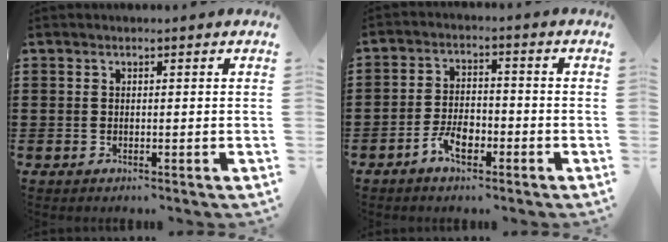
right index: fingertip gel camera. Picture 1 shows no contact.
{"total": 5.0, "force": [-2.9, 2.4, 3.2], "torque": [-0.075, 0.003, -0.059]}